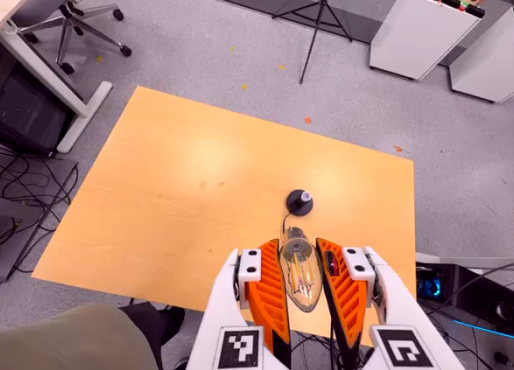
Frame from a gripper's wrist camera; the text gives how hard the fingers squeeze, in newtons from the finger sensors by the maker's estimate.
{"total": 18.6, "left": 20.1, "right": 17.2}